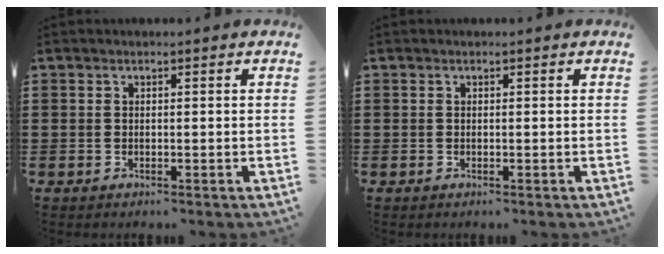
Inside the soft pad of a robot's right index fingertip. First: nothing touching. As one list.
[{"total": 0.0}]